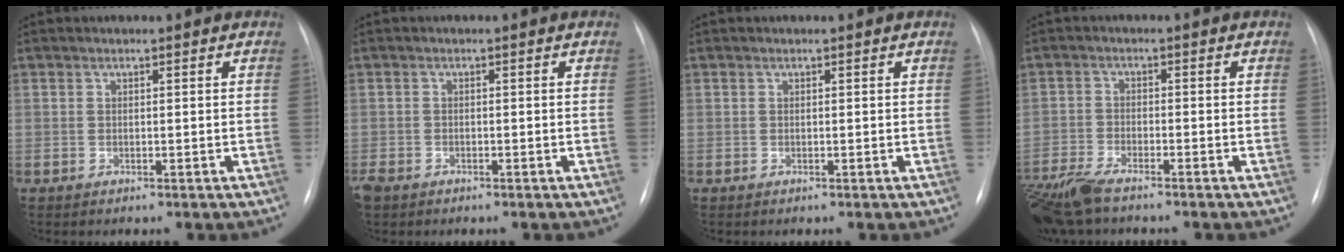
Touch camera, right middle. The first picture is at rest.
{"total": 2.9, "force": [-2.1, 1.7, 1.1], "torque": [-0.025, -0.003, -0.034]}
{"total": 0.0}
{"total": 8.2, "force": [-6.7, 1.8, 4.4], "torque": [-0.093, -0.020, -0.126]}